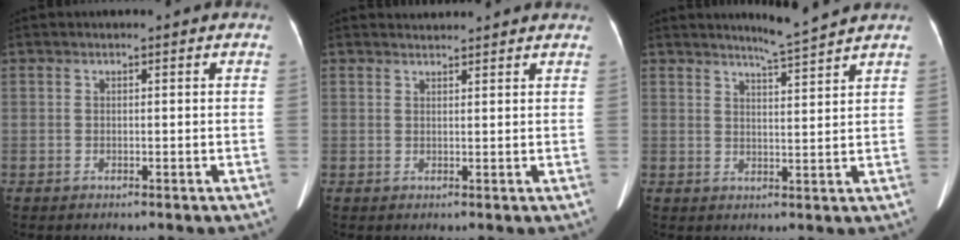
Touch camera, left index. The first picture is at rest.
{"total": 2.9, "force": [2.9, 0.3, 0.0], "torque": [-0.008, 0.021, 0.038]}
{"total": 4.0, "force": [3.7, -1.3, 0.7], "torque": [-0.021, -0.013, 0.066]}